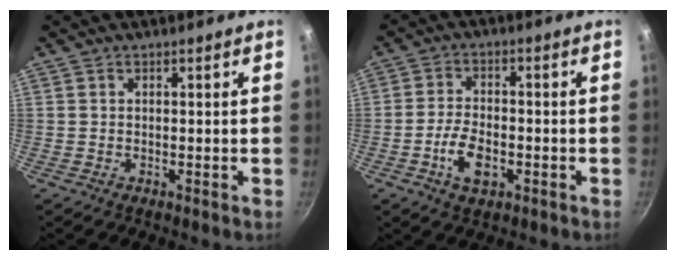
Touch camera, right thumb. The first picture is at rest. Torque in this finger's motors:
{"motor_torque": [-0.04, 0.28, 0.16, 0.24, -0.02]}